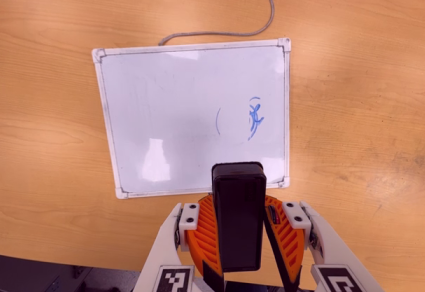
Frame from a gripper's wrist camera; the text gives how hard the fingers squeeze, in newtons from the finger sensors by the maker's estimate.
{"total": 7.3, "left": 8.0, "right": 6.6}